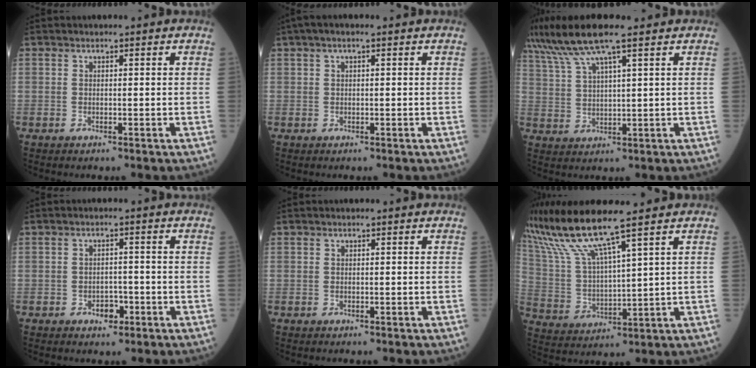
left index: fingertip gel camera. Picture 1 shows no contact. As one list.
[{"total": 2.5, "force": [1.3, 0.6, 2.1], "torque": [-0.040, 0.023, 0.022]}, {"total": 8.8, "force": [6.7, -0.2, 5.7], "torque": [-0.119, 0.027, 0.125]}, {"total": 2.6, "force": [-1.5, 1.7, 1.4], "torque": [-0.016, 0.005, -0.017]}, {"total": 0.0}, {"total": 10.9, "force": [8.7, -0.9, 6.6], "torque": [-0.149, 0.004, 0.178]}]